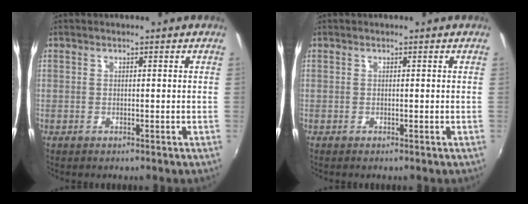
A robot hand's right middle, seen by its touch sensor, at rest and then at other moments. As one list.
[{"total": 0.0}]